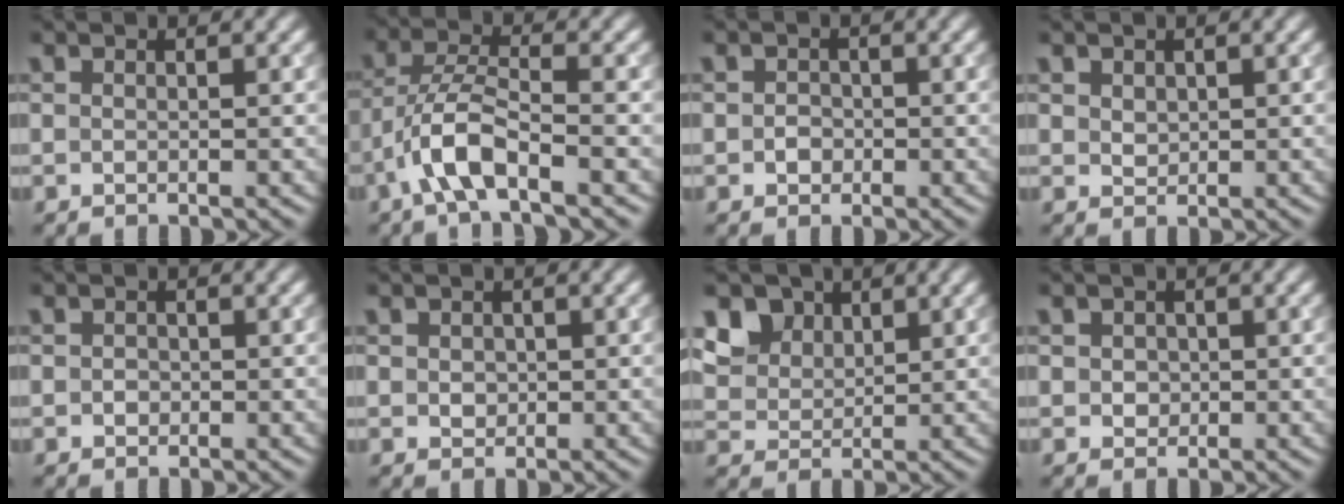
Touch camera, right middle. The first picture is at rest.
{"total": 5.1, "force": [-2.7, 1.5, 4.1], "torque": [-0.083, 0.007, -0.058]}
{"total": 1.3, "force": [-0.3, 1.1, 0.4], "torque": [-0.001, -0.001, -0.008]}
{"total": 1.0, "force": [0.5, 0.8, 0.3], "torque": [-0.006, -0.002, 0.013]}
{"total": 0.8, "force": [-0.1, 0.7, 0.3], "torque": [-0.003, -0.003, -0.003]}
{"total": 1.1, "force": [0.2, 1.0, 0.5], "torque": [-0.010, -0.003, 0.004]}
{"total": 6.0, "force": [3.3, 4.4, 2.4], "torque": [-0.068, -0.003, 0.067]}
{"total": 1.3, "force": [0.2, 1.2, 0.5], "torque": [-0.006, 0.002, 0.004]}